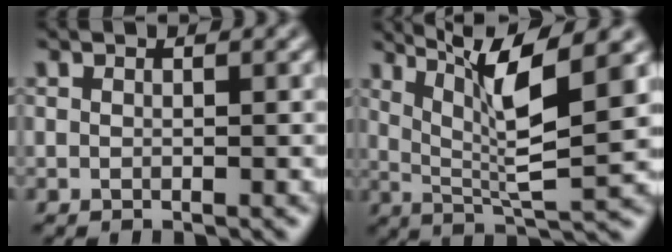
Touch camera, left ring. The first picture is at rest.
{"total": 8.2, "force": [3.1, 1.7, 7.4], "torque": [-0.136, 0.002, 0.071]}